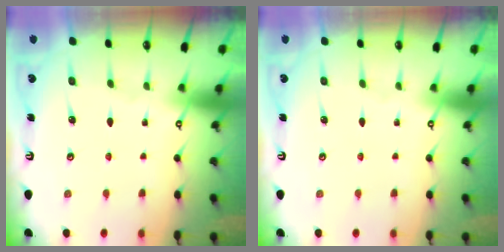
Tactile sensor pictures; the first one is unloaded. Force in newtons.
{"total": 0.0}